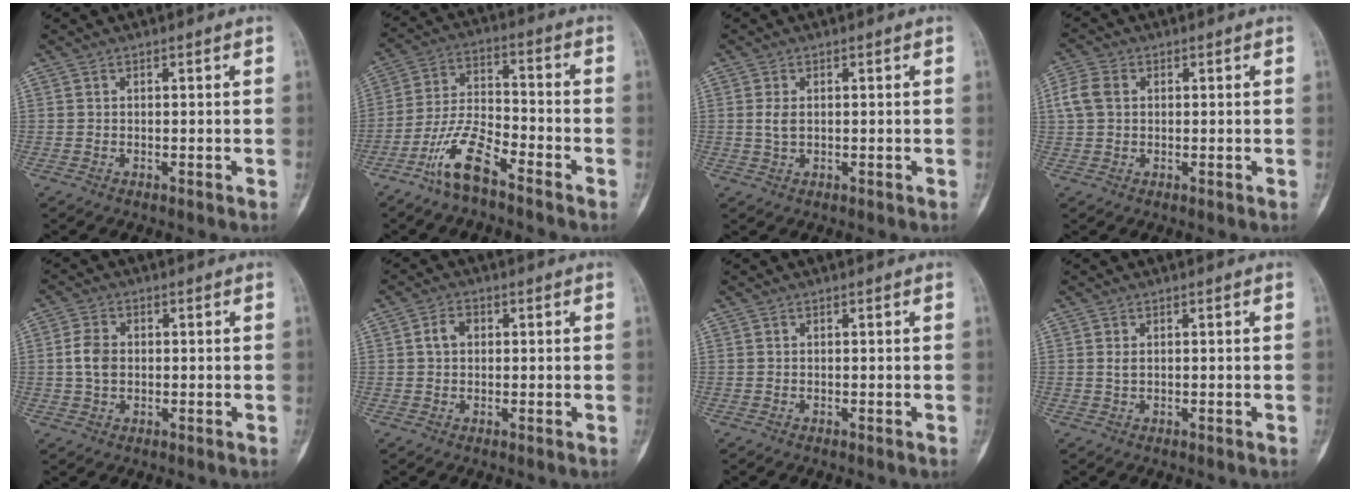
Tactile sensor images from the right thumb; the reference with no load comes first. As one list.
[{"total": 10.2, "force": [-6.8, 3.0, 6.9], "torque": [-0.145, 0.047, -0.137]}, {"total": 2.2, "force": [0.3, 1.3, 1.8], "torque": [-0.039, 0.001, 0.007]}, {"total": 4.7, "force": [0.9, 3.6, 3.0], "torque": [-0.073, 0.012, 0.014]}, {"total": 4.5, "force": [0.1, 3.2, 3.1], "torque": [-0.060, 0.006, -0.001]}, {"total": 3.1, "force": [0.5, 2.3, 2.0], "torque": [-0.033, 0.010, 0.007]}, {"total": 0.0}, {"total": 0.9, "force": [0.2, 0.5, 0.7], "torque": [-0.015, 0.002, 0.007]}]